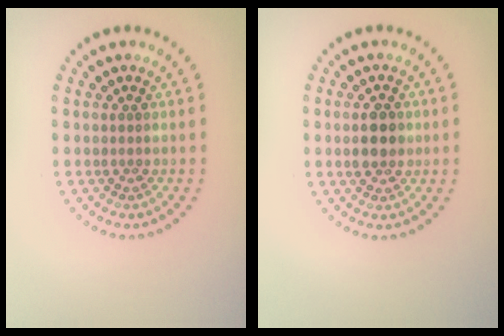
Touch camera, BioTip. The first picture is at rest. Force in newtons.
{"total": 3.0, "press": 3.0, "slide": 0.1}